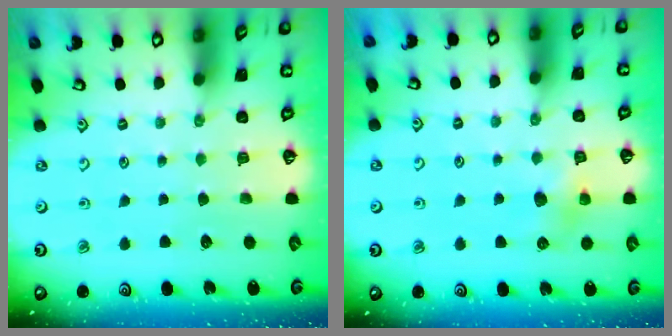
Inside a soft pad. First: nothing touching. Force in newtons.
{"total": 7.6, "press": 7.6, "slide": 0.6}